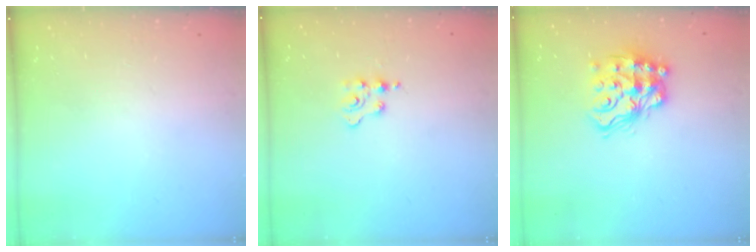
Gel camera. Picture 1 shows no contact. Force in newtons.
{"total": 2.3, "press": 2.3, "slide": 0.3}
{"total": 15.7, "press": 15.6, "slide": 1.7}